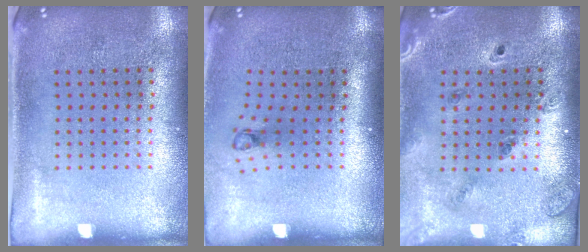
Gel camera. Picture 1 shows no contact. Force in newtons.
{"total": 0.8, "press": 0.4, "slide": 0.7}
{"total": 1.4, "press": 1.3, "slide": 0.3}